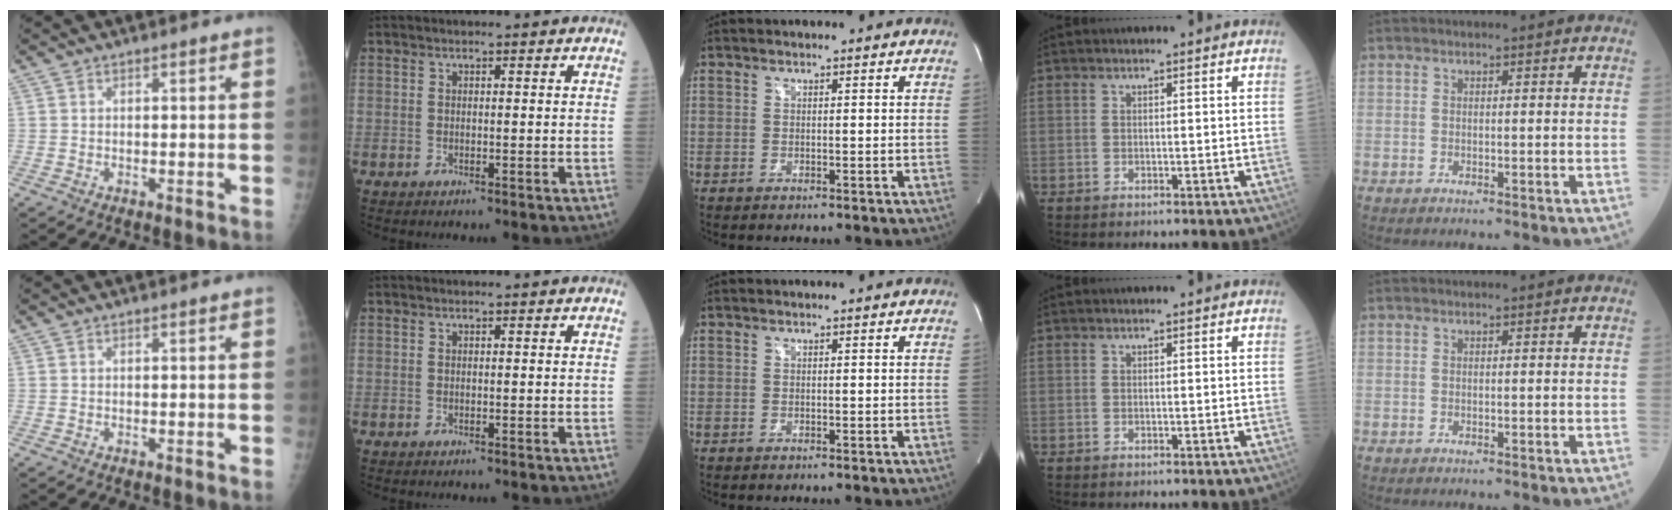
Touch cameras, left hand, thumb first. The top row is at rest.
{}